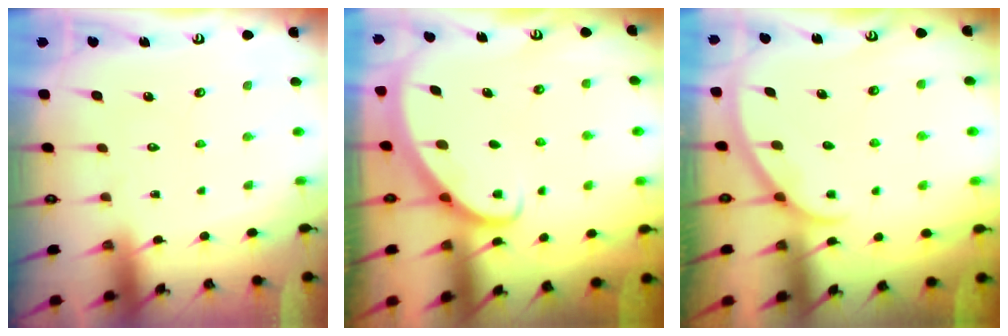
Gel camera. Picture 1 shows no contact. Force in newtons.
{"total": 2.8, "press": 2.8, "slide": 0.2}
{"total": 2.3, "press": 2.2, "slide": 0.3}